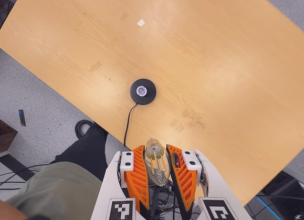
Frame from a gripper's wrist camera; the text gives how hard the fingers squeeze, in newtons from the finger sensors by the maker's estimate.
{"total": 21.6, "left": 24.3, "right": 19.0}